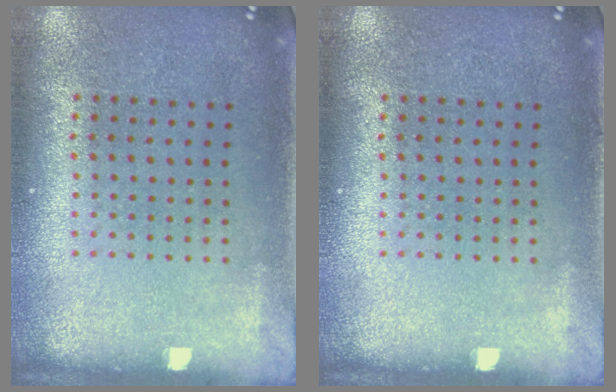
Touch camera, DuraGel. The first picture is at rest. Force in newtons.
{"total": 0.0}